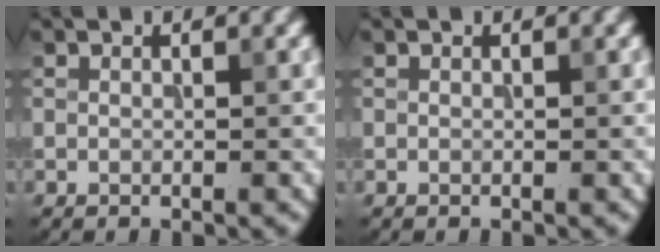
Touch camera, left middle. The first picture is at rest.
{"total": 0.0}